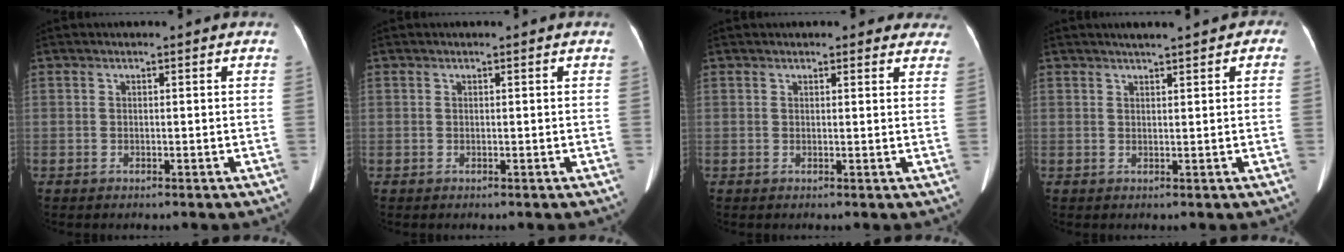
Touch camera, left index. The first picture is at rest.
{"total": 0.0}
{"total": 4.7, "force": [4.2, 1.7, 1.3], "torque": [0.011, 0.002, 0.032]}
{"total": 3.7, "force": [2.2, 1.1, 2.8], "torque": [-0.036, 0.019, 0.028]}